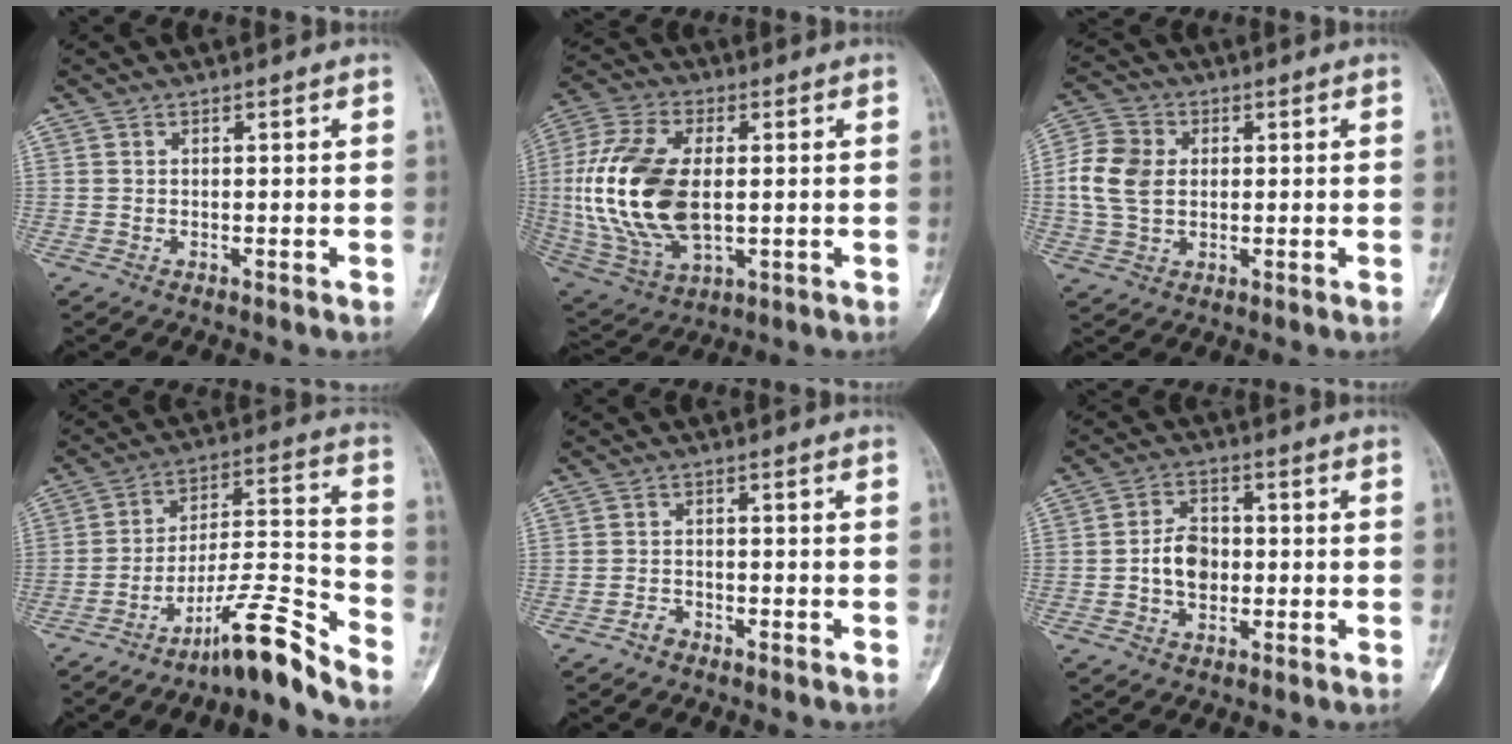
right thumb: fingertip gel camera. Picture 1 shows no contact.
{"total": 20.4, "force": [0.2, 11.3, 17.0], "torque": [-0.360, -0.009, 0.013]}
{"total": 9.4, "force": [0.6, 7.1, 6.2], "torque": [-0.115, 0.010, 0.009]}
{"total": 13.0, "force": [-10.6, 0.7, 7.5], "torque": [-0.122, 0.107, -0.180]}
{"total": 1.8, "force": [-1.5, 1.0, 0.4], "torque": [-0.005, 0.010, -0.030]}
{"total": 6.6, "force": [-0.8, 4.8, 4.5], "torque": [-0.058, 0.016, -0.019]}